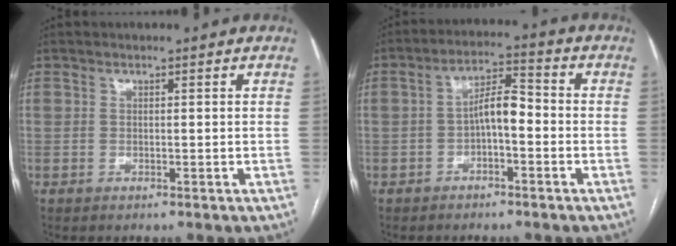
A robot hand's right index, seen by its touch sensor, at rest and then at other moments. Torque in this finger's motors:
{"motor_torque": [0.81, -0.40, 0.42, 0.10]}